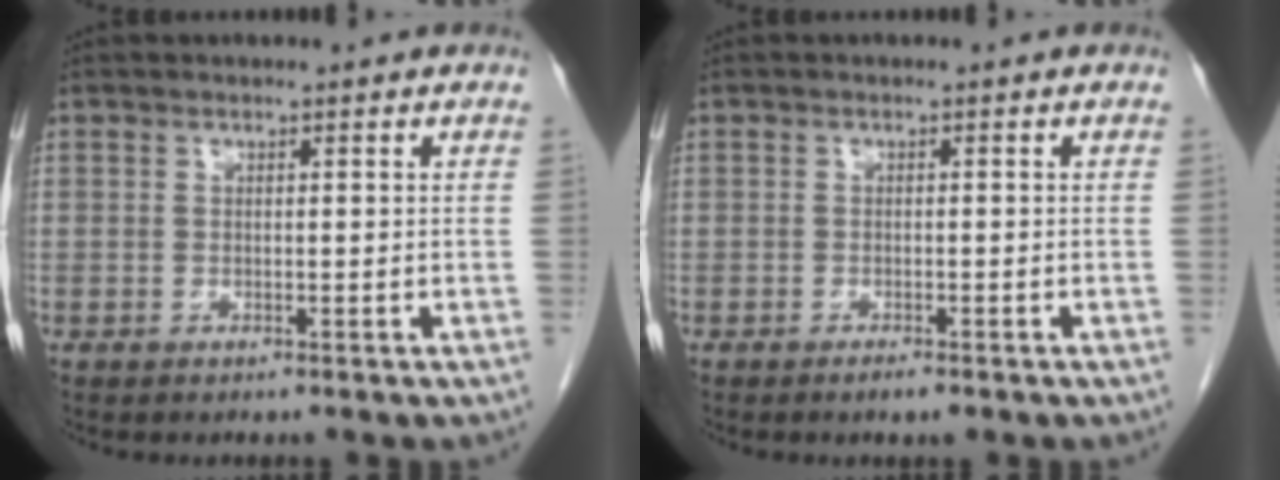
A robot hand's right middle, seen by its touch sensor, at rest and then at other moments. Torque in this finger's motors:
{"motor_torque": [0.73, -0.66, 0.03, 0.09]}